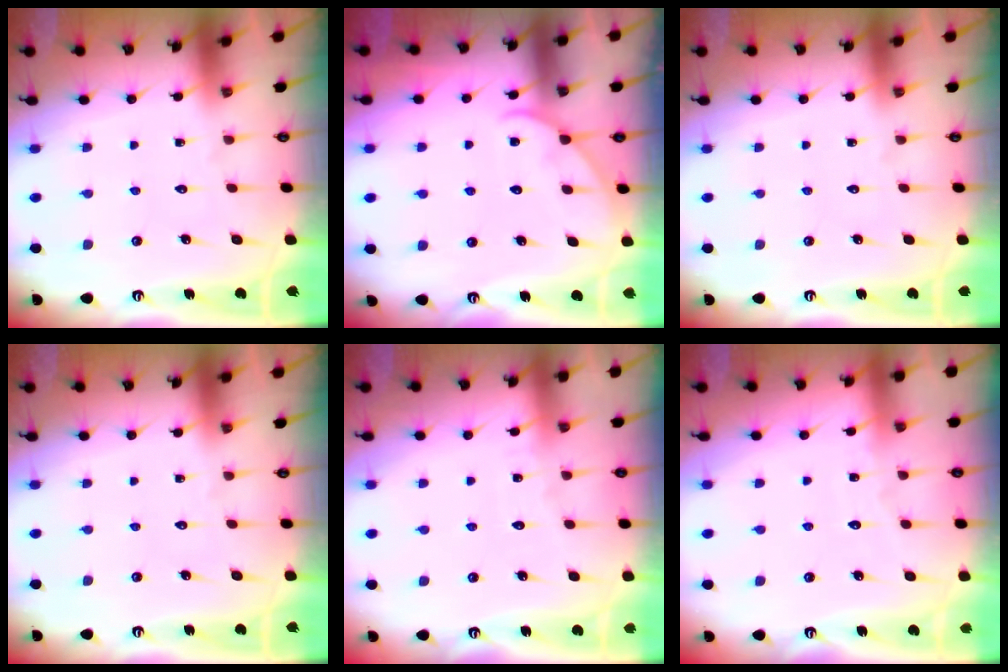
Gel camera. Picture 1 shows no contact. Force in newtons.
{"total": 3.2, "press": 3.2, "slide": 0.4}
{"total": 0.0}
{"total": 0.0}
{"total": 2.9, "press": 2.8, "slide": 0.3}
{"total": 2.1, "press": 2.1, "slide": 0.3}